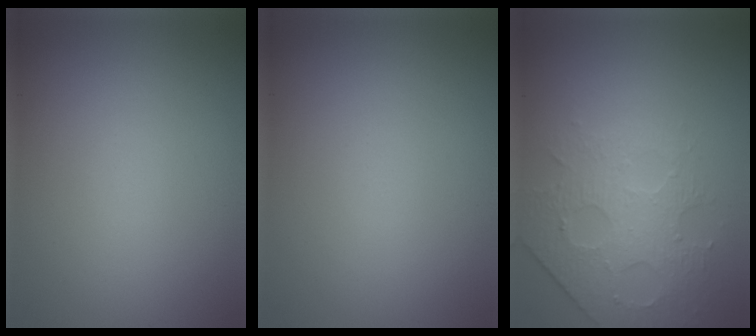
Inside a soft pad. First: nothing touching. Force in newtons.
{"total": 0.0}
{"total": 4.5, "press": 3.3, "slide": 3.0}